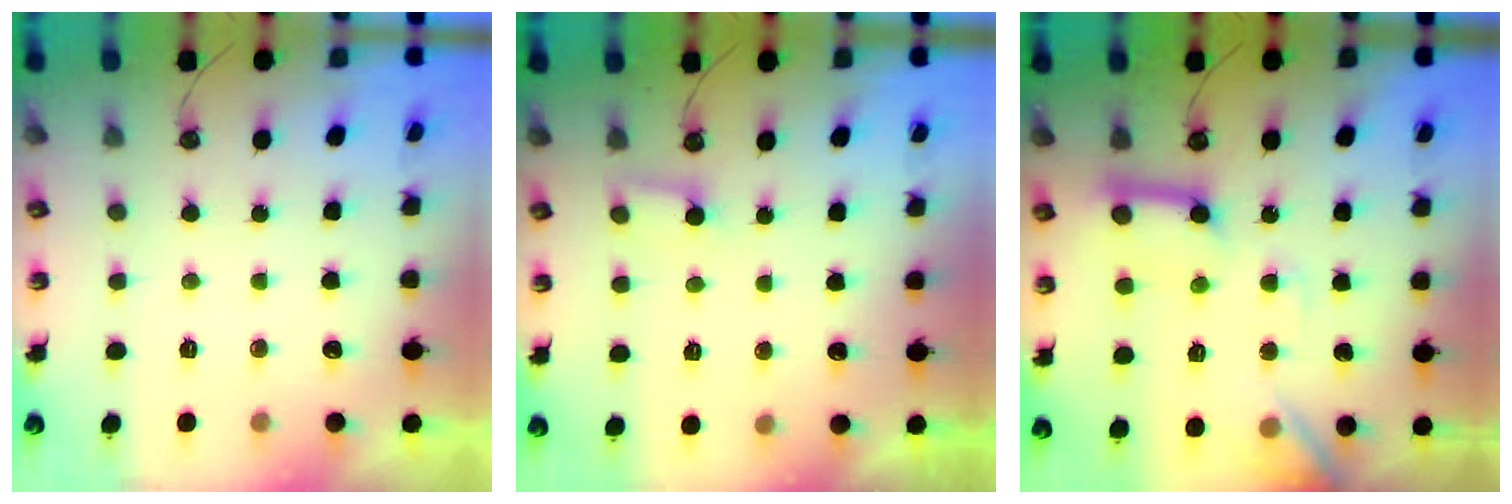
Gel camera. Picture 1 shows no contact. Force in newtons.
{"total": 5.0, "press": 5.0, "slide": 0.4}
{"total": 15.4, "press": 15.3, "slide": 1.8}